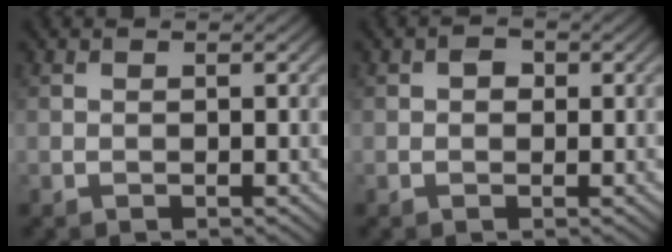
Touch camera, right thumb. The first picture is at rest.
{"total": 1.4, "force": [0.2, 1.1, 0.8], "torque": [-0.013, 0.000, -0.002]}